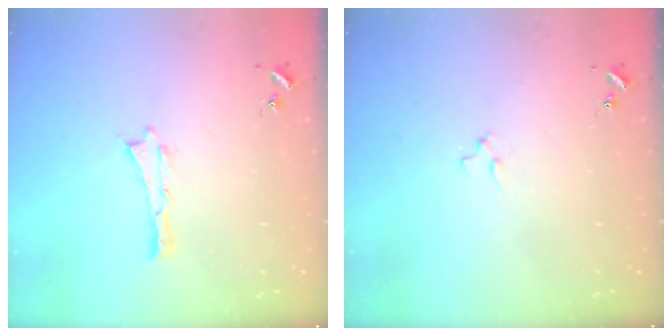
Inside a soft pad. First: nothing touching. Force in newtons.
{"total": 0.9, "press": 0.9, "slide": 0.2}